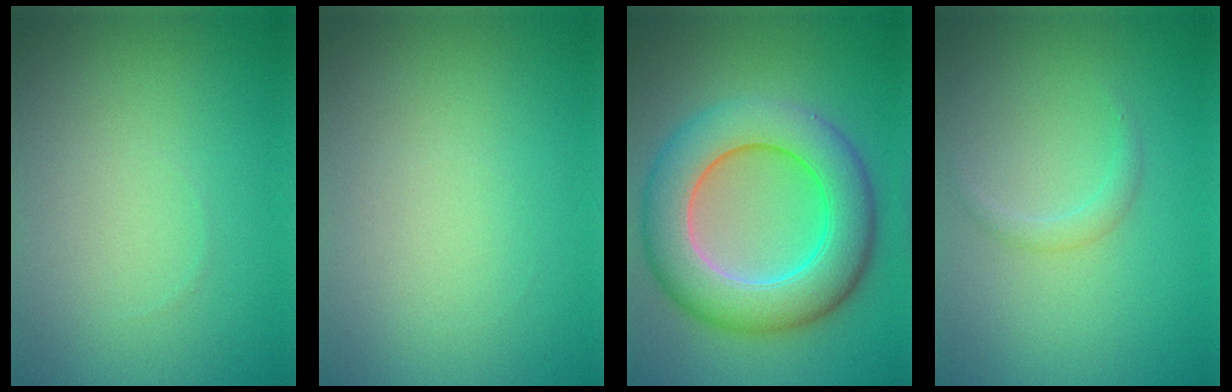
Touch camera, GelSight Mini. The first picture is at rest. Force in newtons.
{"total": 0.0}
{"total": 9.7, "press": 9.7, "slide": 0.1}
{"total": 1.1, "press": 1.1, "slide": 0.1}